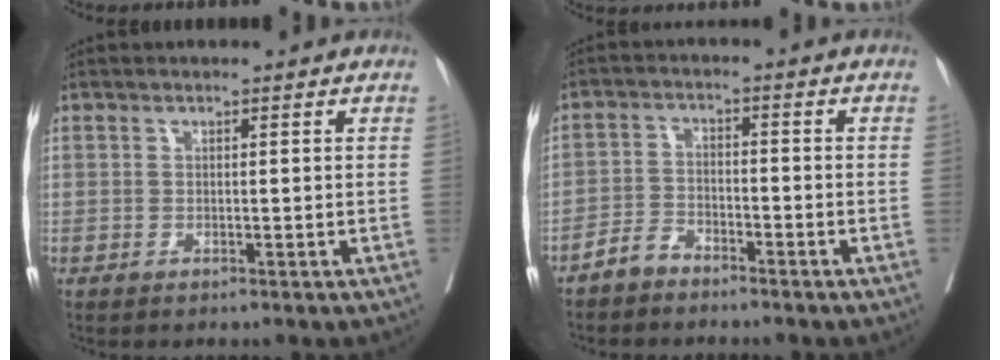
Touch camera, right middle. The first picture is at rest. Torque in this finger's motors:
{"motor_torque": [-0.09, -1.08, 0.06, 0.00]}